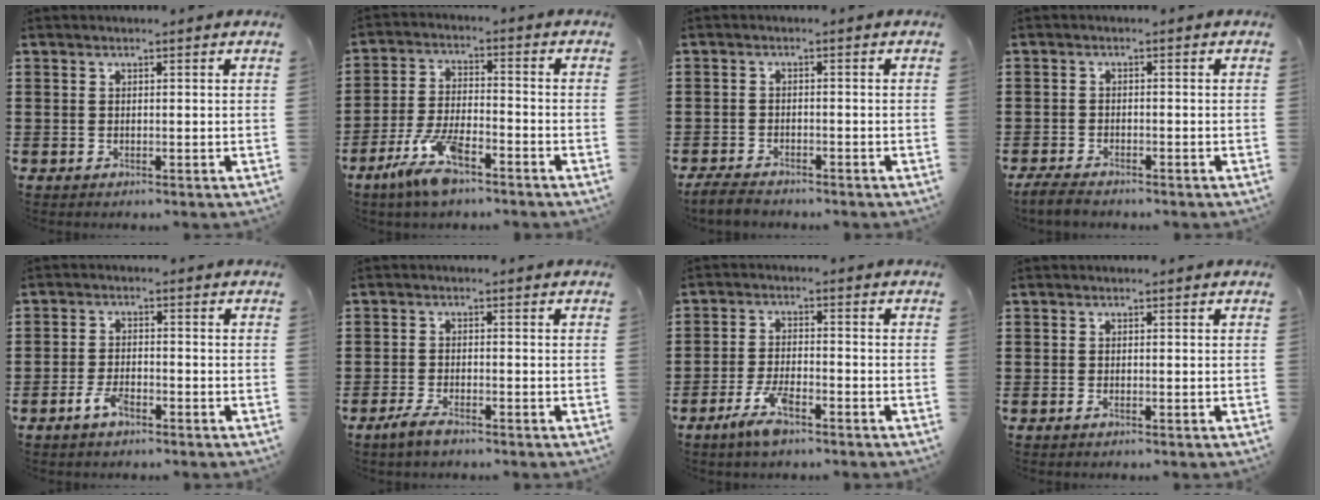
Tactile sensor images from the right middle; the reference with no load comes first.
{"total": 8.5, "force": [-5.5, 2.7, 6.0], "torque": [-0.134, -0.003, -0.105]}
{"total": 2.5, "force": [-2.4, 0.6, 0.5], "torque": [-0.020, 0.001, -0.052]}
{"total": 2.4, "force": [-2.1, 0.6, 0.8], "torque": [-0.029, -0.001, -0.048]}
{"total": 3.5, "force": [-2.3, 1.3, 2.3], "torque": [-0.053, 0.001, -0.047]}
{"total": 2.5, "force": [-1.8, 0.7, 1.6], "torque": [-0.041, 0.000, -0.039]}
{"total": 5.4, "force": [-3.5, 1.6, 3.8], "torque": [-0.082, 0.003, -0.067]}
{"total": 0.6, "force": [-0.3, 0.1, 0.4], "torque": [-0.010, -0.004, -0.005]}